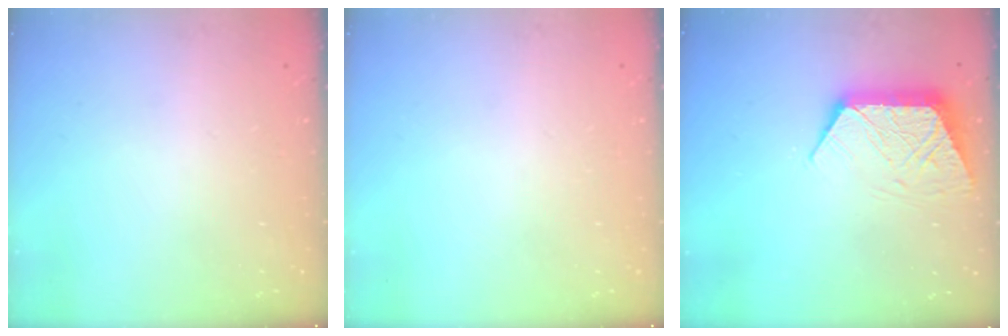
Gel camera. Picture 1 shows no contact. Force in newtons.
{"total": 0.0}
{"total": 10.1, "press": 10.1, "slide": 0.7}